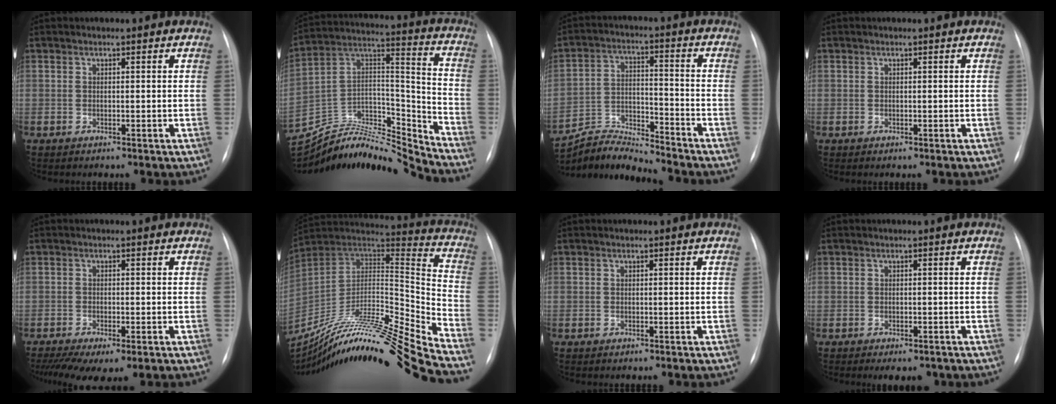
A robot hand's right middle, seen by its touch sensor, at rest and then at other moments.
{"total": 23.3, "force": [-22.7, 0.8, 5.1], "torque": [-0.109, 0.033, -0.379]}
{"total": 9.1, "force": [-9.0, -0.9, -0.2], "torque": [-0.005, 0.020, -0.168]}
{"total": 0.0}
{"total": 8.4, "force": [-5.5, 2.5, 5.9], "torque": [-0.099, -0.018, -0.085]}
{"total": 28.8, "force": [-24.6, -1.8, 14.9], "torque": [-0.215, -0.024, -0.399]}
{"total": 0.0}
{"total": 3.5, "force": [-2.5, 1.7, 1.7], "torque": [-0.015, -0.003, -0.028]}